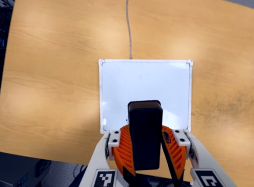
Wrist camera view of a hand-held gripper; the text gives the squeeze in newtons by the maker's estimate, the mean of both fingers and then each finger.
{"total": 7.8, "left": 8.4, "right": 7.1}